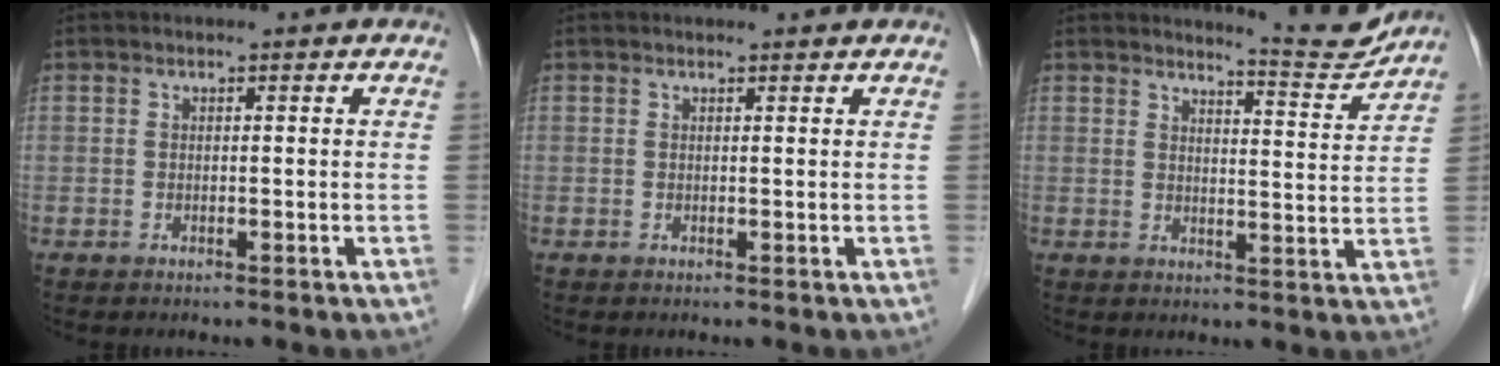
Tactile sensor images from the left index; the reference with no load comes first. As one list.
[{"total": 0.7, "force": [0.7, -0.1, 0.0], "torque": [-0.007, -0.001, 0.009]}, {"total": 5.5, "force": [5.4, -0.7, 0.0], "torque": [-0.018, -0.031, 0.073]}]